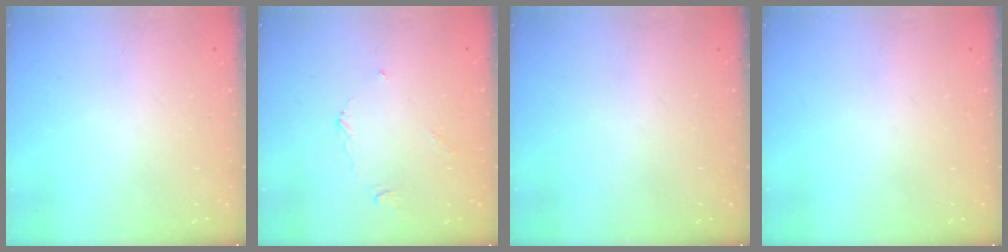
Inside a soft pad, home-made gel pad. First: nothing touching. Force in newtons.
{"total": 3.8, "press": 3.8, "slide": 0.2}
{"total": 0.0}
{"total": 0.0}